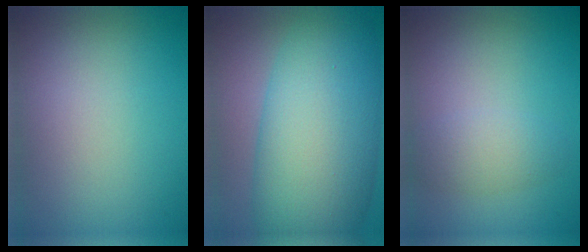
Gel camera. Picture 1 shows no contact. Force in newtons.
{"total": 13.6, "press": 13.6, "slide": 0.2}
{"total": 2.5, "press": 2.5, "slide": 0.1}